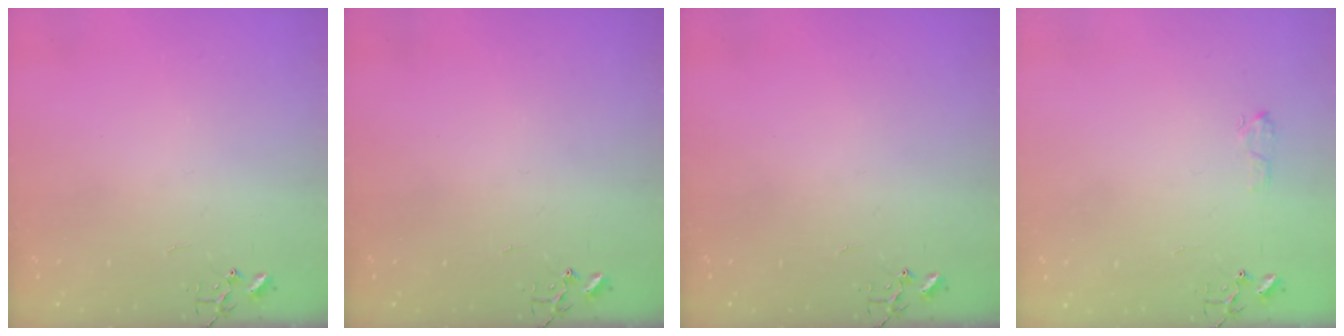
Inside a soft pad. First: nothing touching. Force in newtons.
{"total": 0.0}
{"total": 0.0}
{"total": 5.5, "press": 5.5, "slide": 0.8}